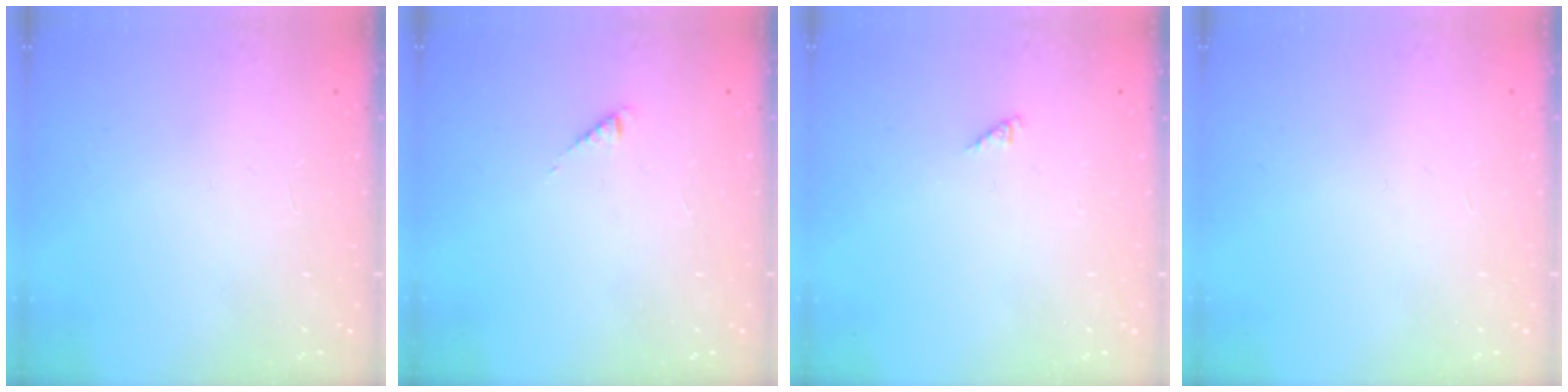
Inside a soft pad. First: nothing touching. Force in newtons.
{"total": 2.6, "press": 2.6, "slide": 0.4}
{"total": 0.0}
{"total": 0.0}